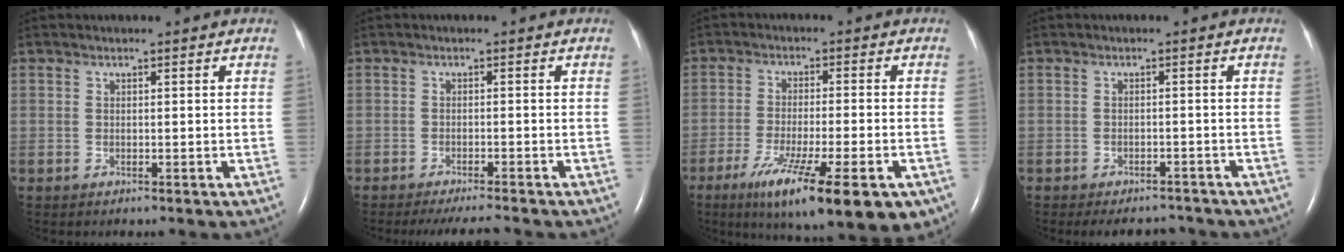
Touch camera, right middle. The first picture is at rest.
{"total": 5.2, "force": [-4.7, -0.2, 2.2], "torque": [-0.031, -0.017, -0.072]}
{"total": 17.0, "force": [-9.8, 2.9, 13.6], "torque": [-0.177, -0.038, -0.149]}
{"total": 5.4, "force": [-4.9, 1.8, 1.2], "torque": [-0.014, -0.004, -0.063]}